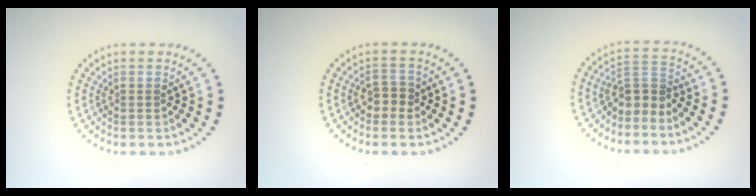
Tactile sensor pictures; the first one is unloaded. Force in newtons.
{"total": 1.9, "press": 1.8, "slide": 0.7}
{"total": 2.4, "press": 1.8, "slide": 1.7}